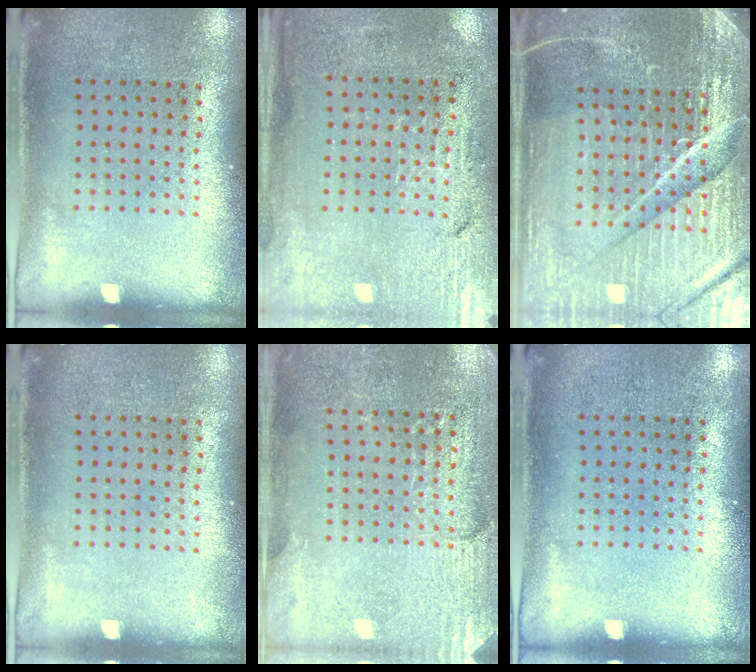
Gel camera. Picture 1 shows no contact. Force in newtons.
{"total": 3.2, "press": 2.9, "slide": 1.3}
{"total": 6.3, "press": 5.7, "slide": 2.9}
{"total": 0.0}
{"total": 2.9, "press": 2.9, "slide": 0.5}
{"total": 0.0}